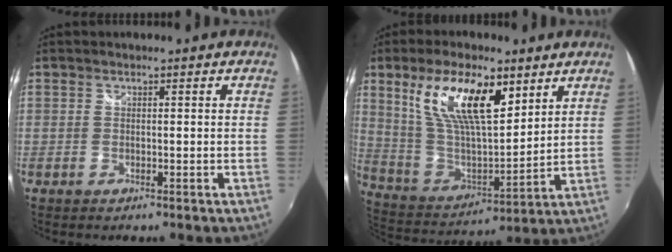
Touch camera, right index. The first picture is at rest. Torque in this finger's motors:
{"motor_torque": [0.70, 0.45, 0.50, 0.21]}